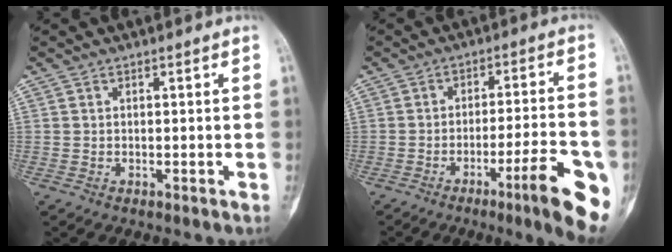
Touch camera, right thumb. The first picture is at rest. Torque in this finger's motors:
{"motor_torque": [0.08, 0.70, 0.30, -0.26, 0.00]}